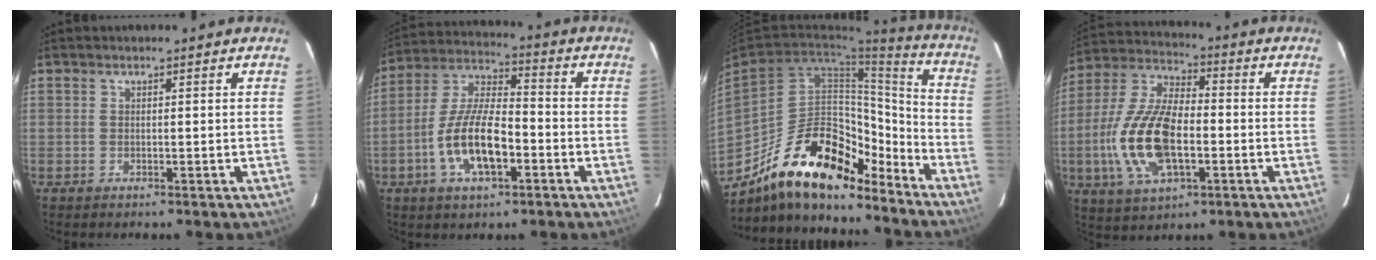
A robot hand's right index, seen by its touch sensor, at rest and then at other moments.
{"total": 13.1, "force": [-4.5, 5.2, 11.1], "torque": [-0.229, 0.004, -0.083]}
{"total": 23.8, "force": [-17.4, 9.4, 13.2], "torque": [-0.234, 0.025, -0.272]}
{"total": 17.3, "force": [-3.7, 8.2, 14.8], "torque": [-0.319, -0.001, -0.068]}